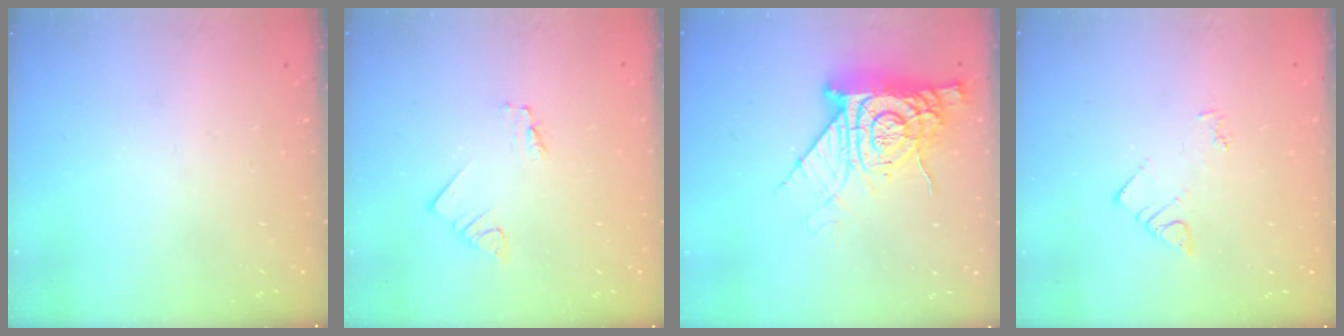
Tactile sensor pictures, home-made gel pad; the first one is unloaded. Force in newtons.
{"total": 1.4, "press": 1.4, "slide": 0.1}
{"total": 14.3, "press": 14.2, "slide": 1.3}
{"total": 4.3, "press": 4.2, "slide": 0.6}